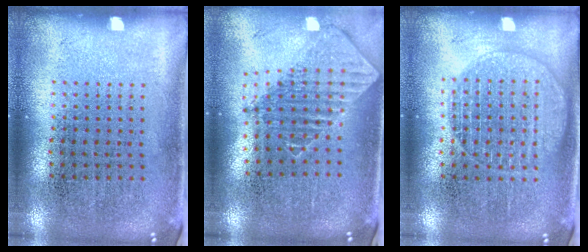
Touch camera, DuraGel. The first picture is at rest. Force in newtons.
{"total": 2.1, "press": 1.6, "slide": 1.3}
{"total": 1.4, "press": 1.4, "slide": 0.1}